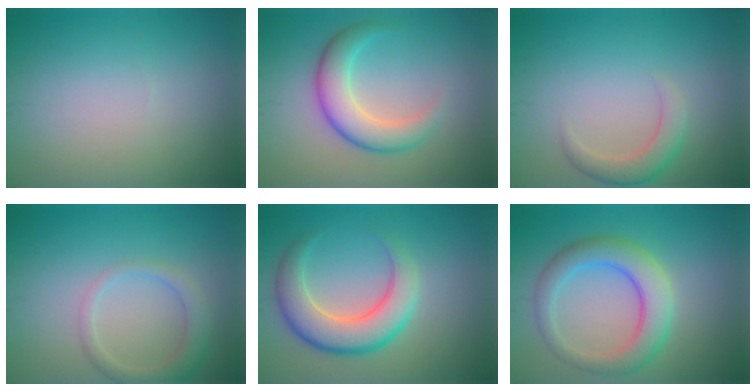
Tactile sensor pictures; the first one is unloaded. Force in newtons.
{"total": 4.6, "press": 4.6, "slide": 0.2}
{"total": 2.6, "press": 2.6, "slide": 0.1}
{"total": 2.6, "press": 2.6, "slide": 0.1}
{"total": 6.2, "press": 6.2, "slide": 0.5}
{"total": 5.4, "press": 5.4, "slide": 0.0}